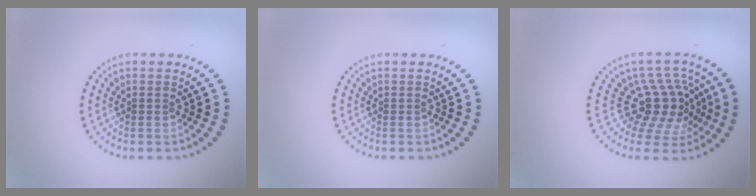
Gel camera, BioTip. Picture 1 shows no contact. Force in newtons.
{"total": 0.0}
{"total": 4.8, "press": 3.5, "slide": 3.3}